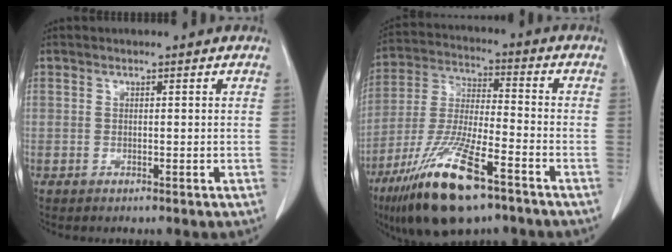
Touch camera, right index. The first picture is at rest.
{"total": 17.1, "force": [-10.4, 3.6, 13.2], "torque": [-0.281, -0.035, -0.190]}